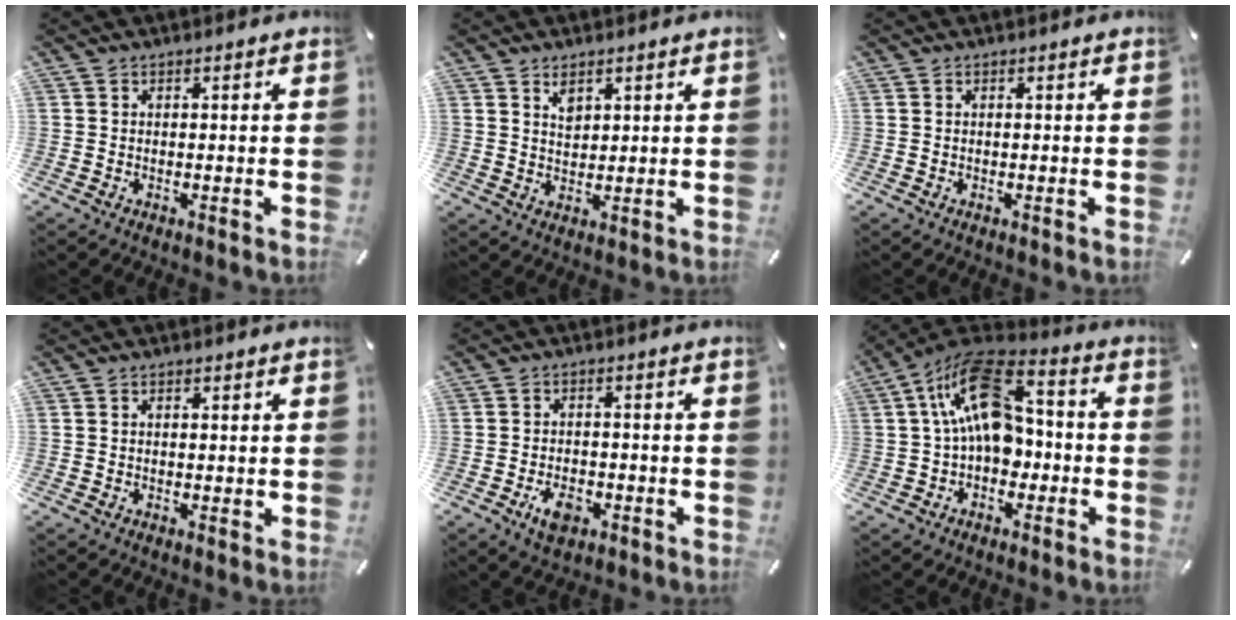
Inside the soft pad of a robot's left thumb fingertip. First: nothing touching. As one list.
[{"total": 3.2, "force": [2.0, 2.0, 1.4], "torque": [-0.015, -0.008, 0.035]}, {"total": 0.0}, {"total": 1.1, "force": [0.3, 0.7, 0.8], "torque": [-0.008, 0.001, 0.002]}, {"total": 5.4, "force": [-2.4, 3.4, 3.4], "torque": [-0.059, 0.006, -0.044]}, {"total": 16.9, "force": [2.4, 10.7, 12.9], "torque": [-0.232, -0.005, 0.042]}]